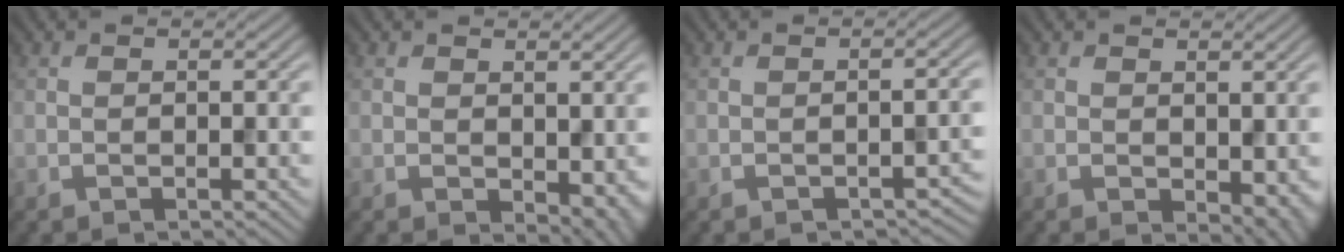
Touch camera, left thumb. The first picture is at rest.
{"total": 3.5, "force": [0.1, 2.3, 2.7], "torque": [-0.040, -0.011, 0.008]}
{"total": 1.8, "force": [-1.2, 0.6, 1.2], "torque": [-0.017, 0.000, -0.013]}
{"total": 3.2, "force": [0.0, 2.0, 2.4], "torque": [-0.035, -0.010, 0.007]}